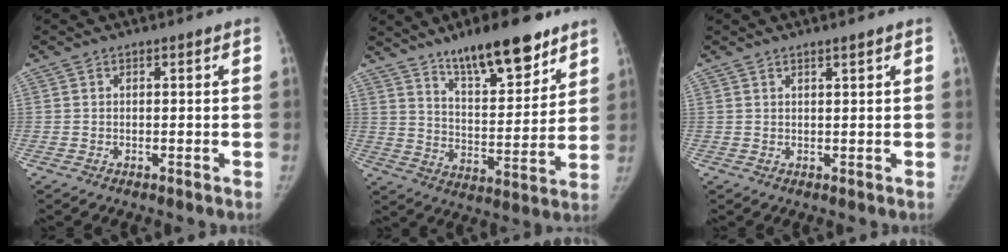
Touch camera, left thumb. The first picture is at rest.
{"total": 16.8, "force": [12.0, 5.2, 10.6], "torque": [-0.127, -0.072, 0.198]}
{"total": 1.1, "force": [0.8, -0.1, 0.7], "torque": [-0.011, -0.006, 0.017]}